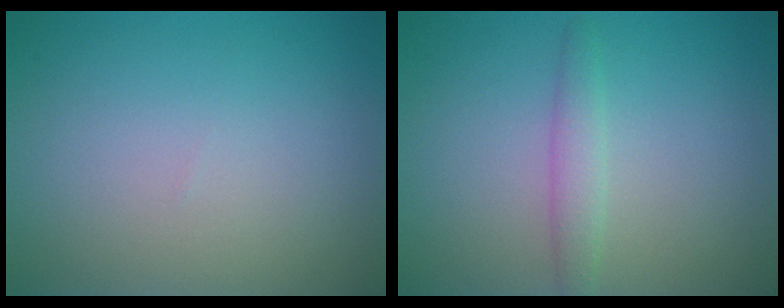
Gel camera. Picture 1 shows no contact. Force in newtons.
{"total": 1.8, "press": 1.8, "slide": 0.1}